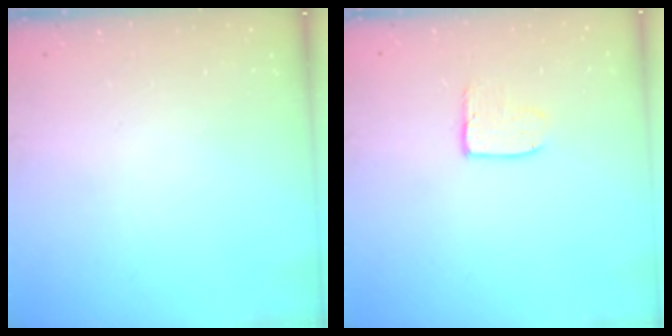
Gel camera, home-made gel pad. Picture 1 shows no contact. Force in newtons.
{"total": 3.8, "press": 3.8, "slide": 0.3}